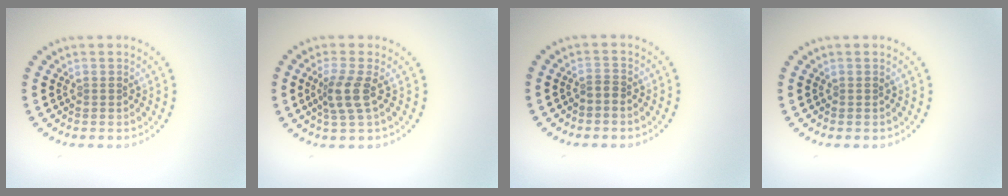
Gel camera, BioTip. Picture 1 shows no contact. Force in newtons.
{"total": 2.7, "press": 2.1, "slide": 1.7}
{"total": 0.8, "press": 0.5, "slide": 0.6}
{"total": 0.0}